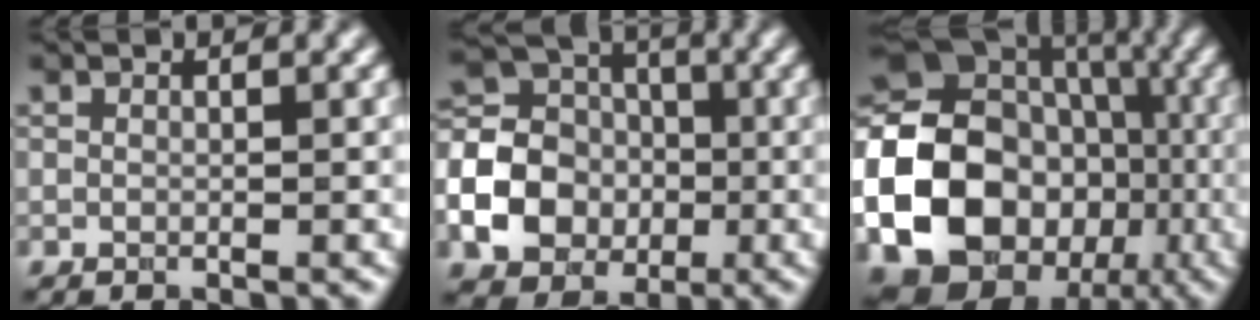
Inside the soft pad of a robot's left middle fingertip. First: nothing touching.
{"total": 8.4, "force": [-2.0, 6.9, 4.4], "torque": [-0.088, 0.001, -0.050]}
{"total": 24.4, "force": [-6.0, 21.3, 10.3], "torque": [-0.202, -0.035, -0.141]}